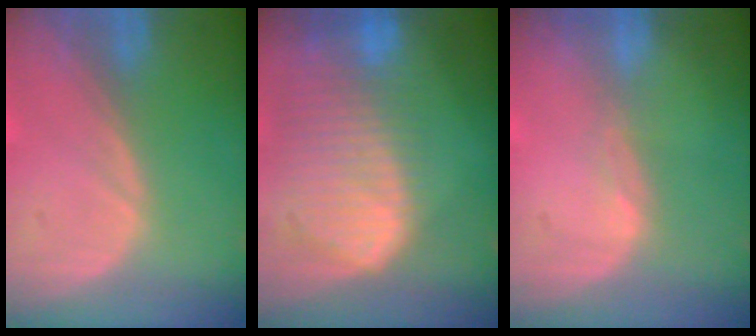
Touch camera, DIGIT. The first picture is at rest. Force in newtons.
{"total": 10.5, "press": 9.1, "slide": 5.3}
{"total": 1.0, "press": 0.7, "slide": 0.7}